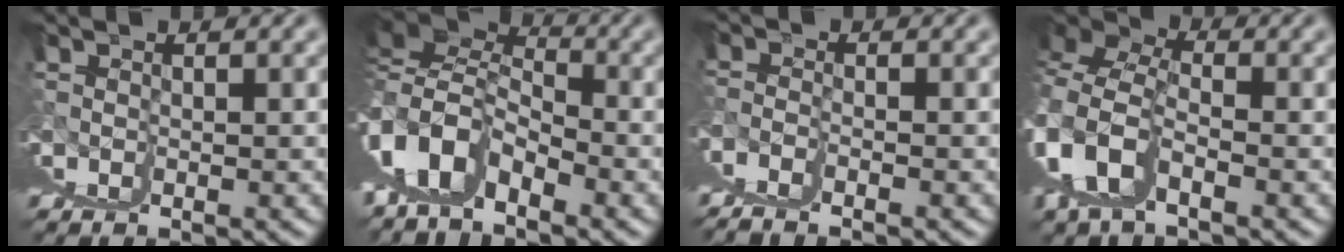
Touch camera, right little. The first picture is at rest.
{"total": 4.1, "force": [0.8, 0.4, 4.0], "torque": [-0.051, 0.013, 0.018]}
{"total": 2.1, "force": [0.7, -1.6, 1.2], "torque": [-0.010, 0.013, 0.015]}
{"total": 2.4, "force": [0.5, -0.1, 2.3], "torque": [-0.040, 0.003, 0.014]}